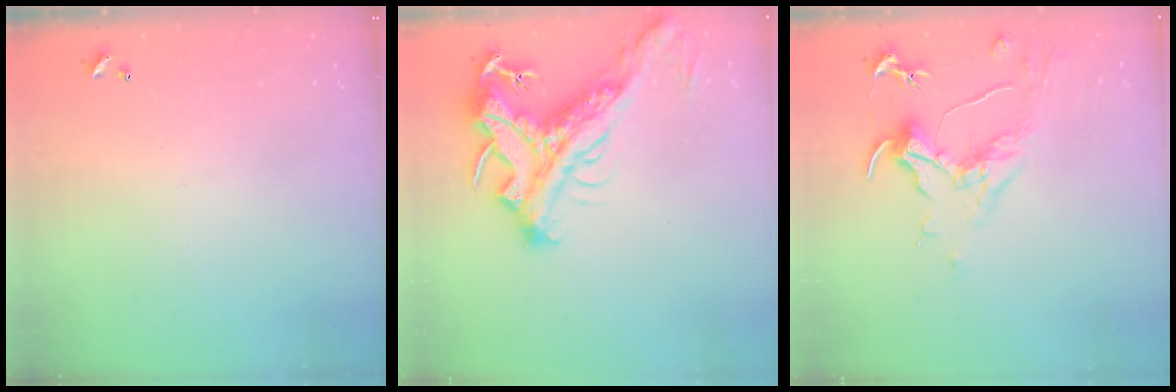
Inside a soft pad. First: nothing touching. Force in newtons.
{"total": 9.3, "press": 9.1, "slide": 2.0}
{"total": 1.6, "press": 1.4, "slide": 0.7}